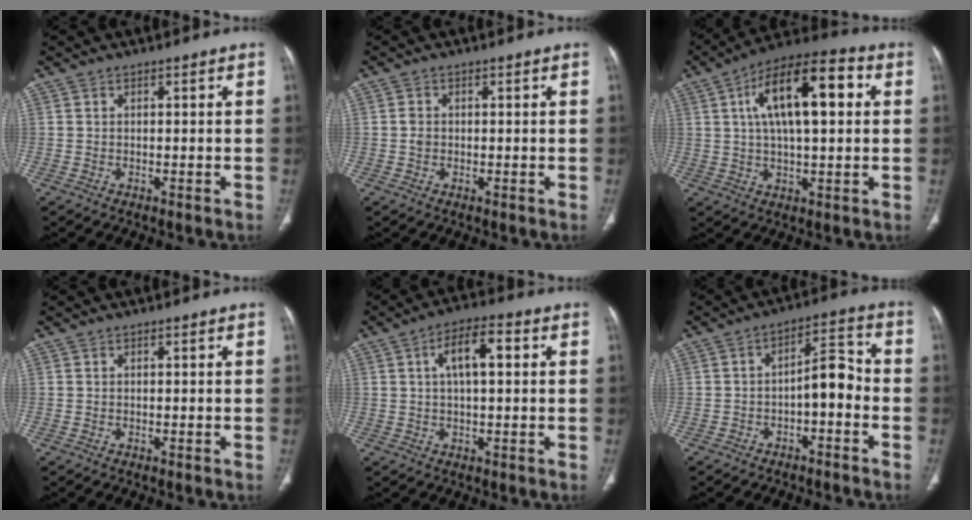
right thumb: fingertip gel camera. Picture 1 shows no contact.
{"total": 1.3, "force": [0.0, 1.0, 0.8], "torque": [-0.014, 0.002, -0.001]}
{"total": 16.8, "force": [4.1, 6.6, 14.9], "torque": [-0.237, 0.017, 0.060]}
{"total": 0.0}
{"total": 7.8, "force": [1.9, 2.9, 6.9], "torque": [-0.117, 0.016, 0.027]}
{"total": 7.6, "force": [-2.5, 3.7, 6.2], "torque": [-0.079, 0.047, -0.042]}